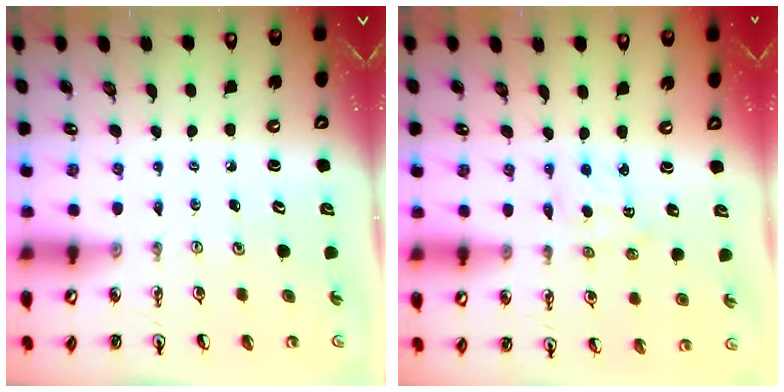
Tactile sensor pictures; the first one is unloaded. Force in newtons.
{"total": 1.6, "press": 1.5, "slide": 0.7}